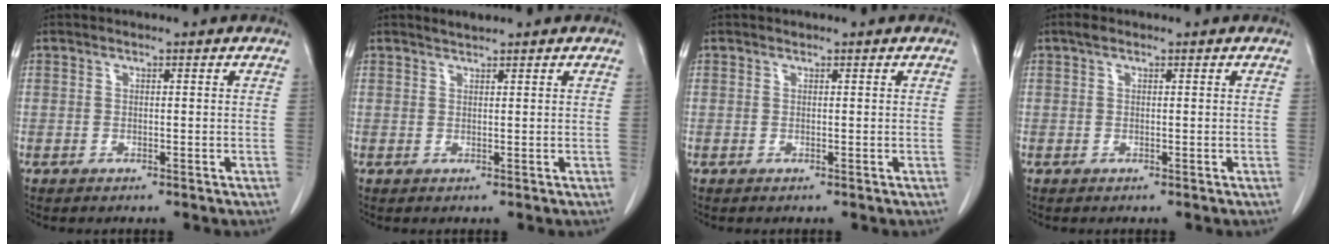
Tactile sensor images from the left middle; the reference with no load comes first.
{"total": 0.9, "force": [0.9, -0.1, 0.1], "torque": [-0.008, 0.001, 0.020]}
{"total": 0.0}
{"total": 0.8, "force": [0.6, 0.4, 0.4], "torque": [-0.011, 0.011, 0.009]}